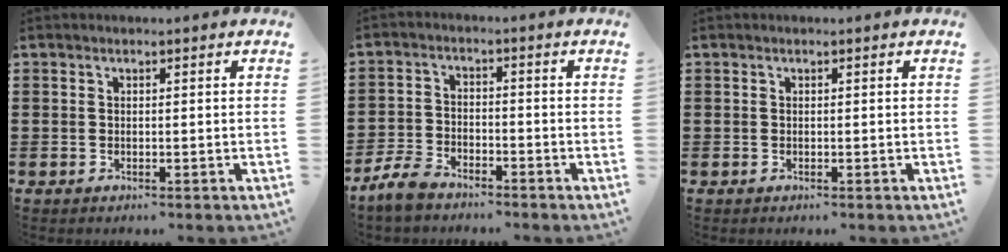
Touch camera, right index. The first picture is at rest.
{"total": 4.1, "force": [-3.6, 1.1, 1.6], "torque": [-0.050, 0.003, -0.078]}
{"total": 0.0}